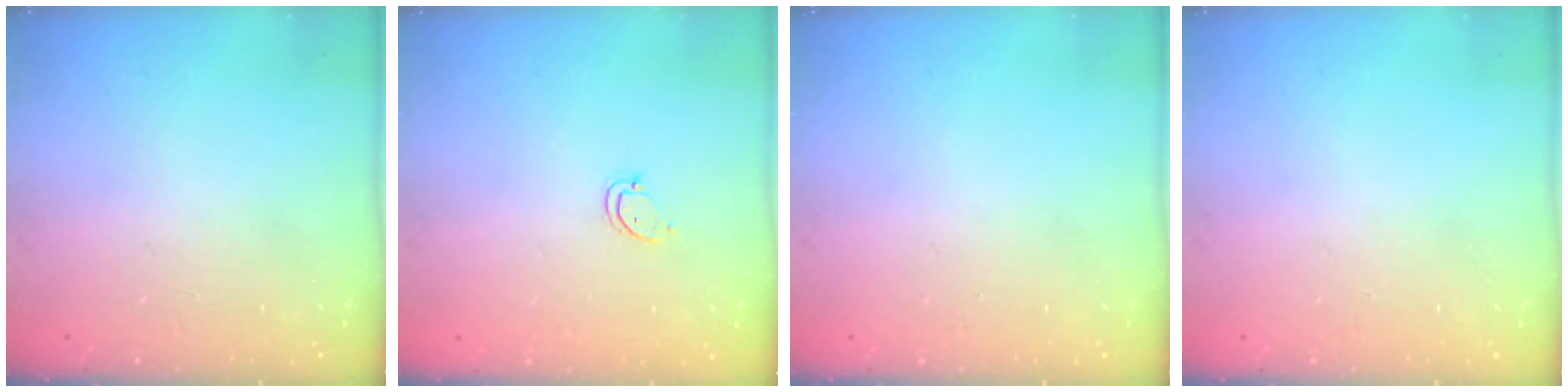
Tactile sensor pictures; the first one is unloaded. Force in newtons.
{"total": 2.6, "press": 2.6, "slide": 0.3}
{"total": 0.0}
{"total": 0.0}